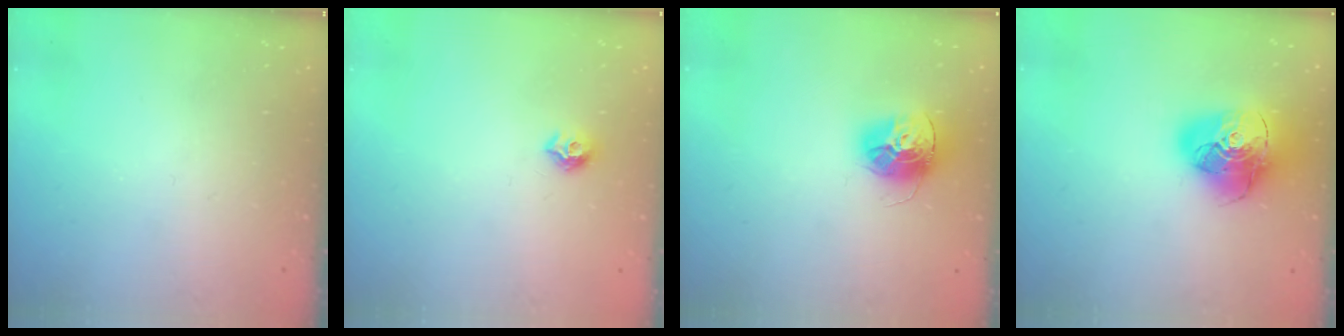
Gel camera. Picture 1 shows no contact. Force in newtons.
{"total": 7.2, "press": 7.2, "slide": 0.7}
{"total": 13.7, "press": 13.7, "slide": 1.2}
{"total": 20.1, "press": 20.0, "slide": 2.6}